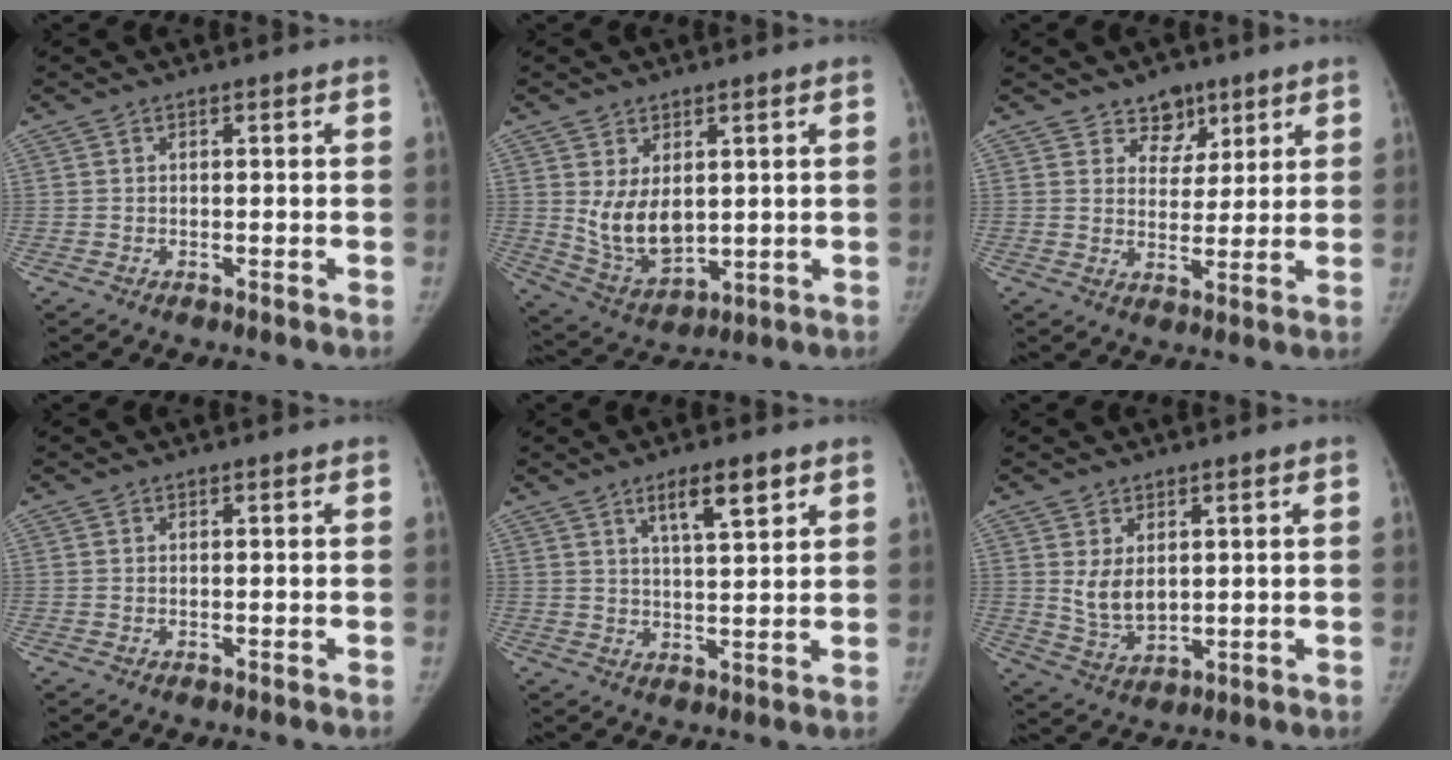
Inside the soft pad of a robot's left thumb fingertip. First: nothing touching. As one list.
[{"total": 9.3, "force": [1.5, 6.1, 7.0], "torque": [-0.103, -0.022, 0.053]}, {"total": 5.7, "force": [3.9, 4.1, 1.1], "torque": [0.021, -0.023, 0.063]}, {"total": 0.0}, {"total": 7.2, "force": [4.2, 1.9, 5.5], "torque": [-0.081, -0.023, 0.070]}, {"total": 6.0, "force": [1.5, 4.0, 4.2], "torque": [-0.058, -0.019, 0.044]}]